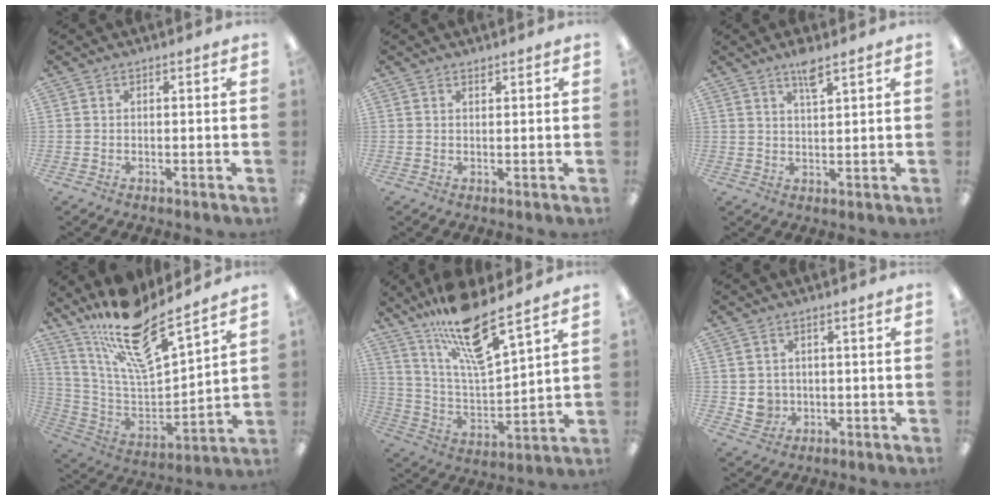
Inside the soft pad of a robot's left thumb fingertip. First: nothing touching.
{"total": 1.0, "force": [1.0, 0.3, 0.2], "torque": [-0.005, 0.000, 0.018]}
{"total": 5.0, "force": [3.7, 0.9, 3.2], "torque": [-0.057, -0.013, 0.061]}
{"total": 18.8, "force": [15.0, 5.0, 10.3], "torque": [-0.190, -0.111, 0.259]}
{"total": 17.1, "force": [13.2, 3.0, 10.4], "torque": [-0.197, -0.081, 0.220]}
{"total": 3.9, "force": [0.5, 3.8, 0.8], "torque": [-0.006, 0.001, 0.011]}